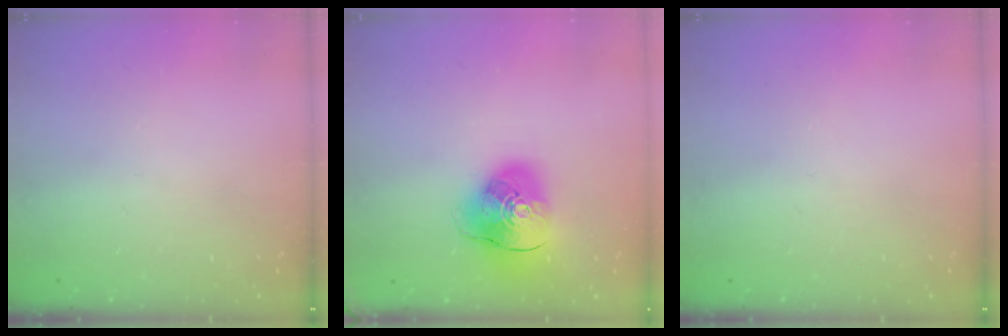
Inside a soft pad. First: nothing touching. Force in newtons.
{"total": 12.7, "press": 12.6, "slide": 1.8}
{"total": 0.0}